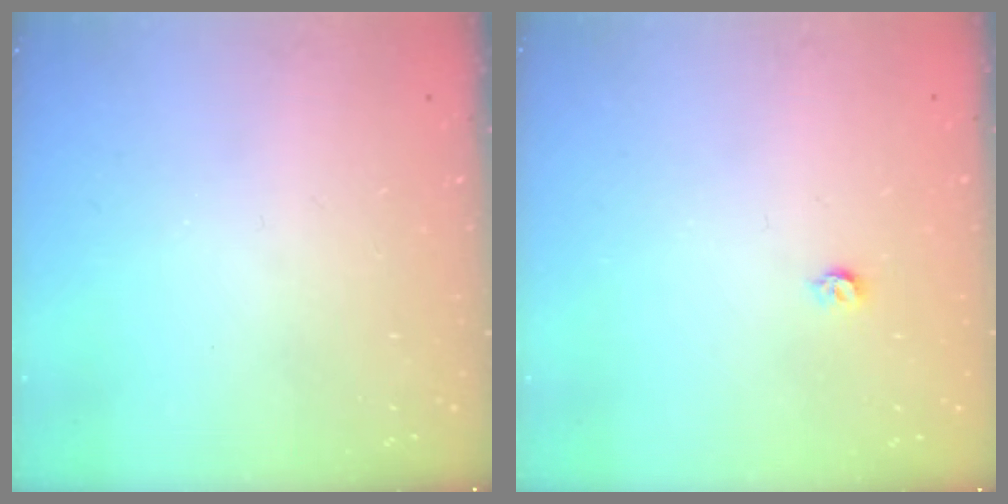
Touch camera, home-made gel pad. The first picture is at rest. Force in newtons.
{"total": 3.0, "press": 3.0, "slide": 0.5}